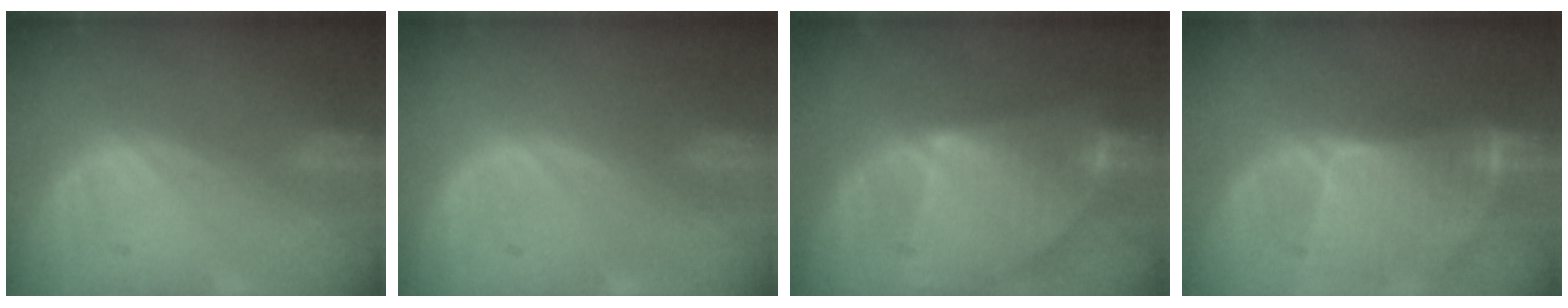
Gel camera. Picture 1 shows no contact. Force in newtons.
{"total": 0.0}
{"total": 9.4, "press": 8.1, "slide": 4.7}
{"total": 9.4, "press": 8.2, "slide": 4.5}